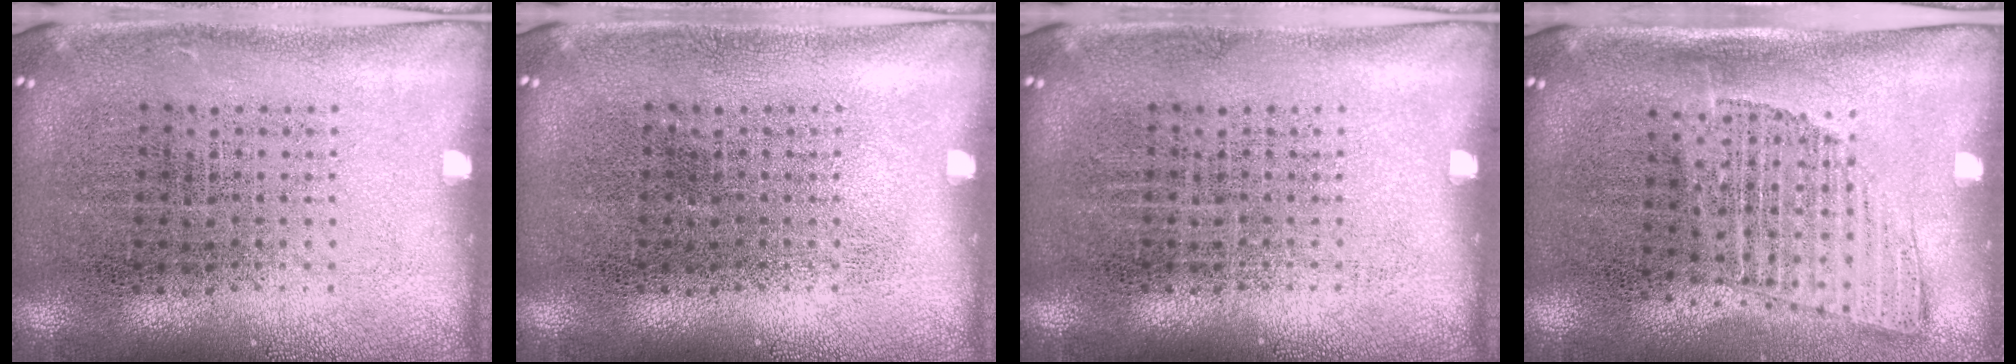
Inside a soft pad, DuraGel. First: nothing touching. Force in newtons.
{"total": 0.0}
{"total": 0.0}
{"total": 1.3, "press": 1.0, "slide": 0.8}